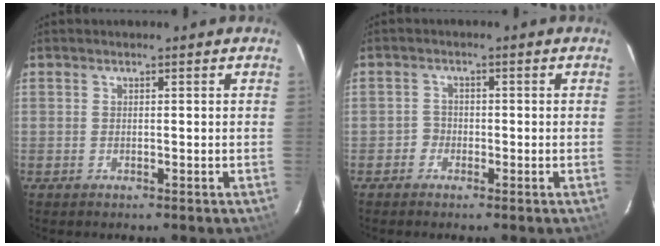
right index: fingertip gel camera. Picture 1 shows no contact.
{"total": 1.9, "force": [-1.2, 1.5, -0.3], "torque": [0.006, 0.007, -0.024]}